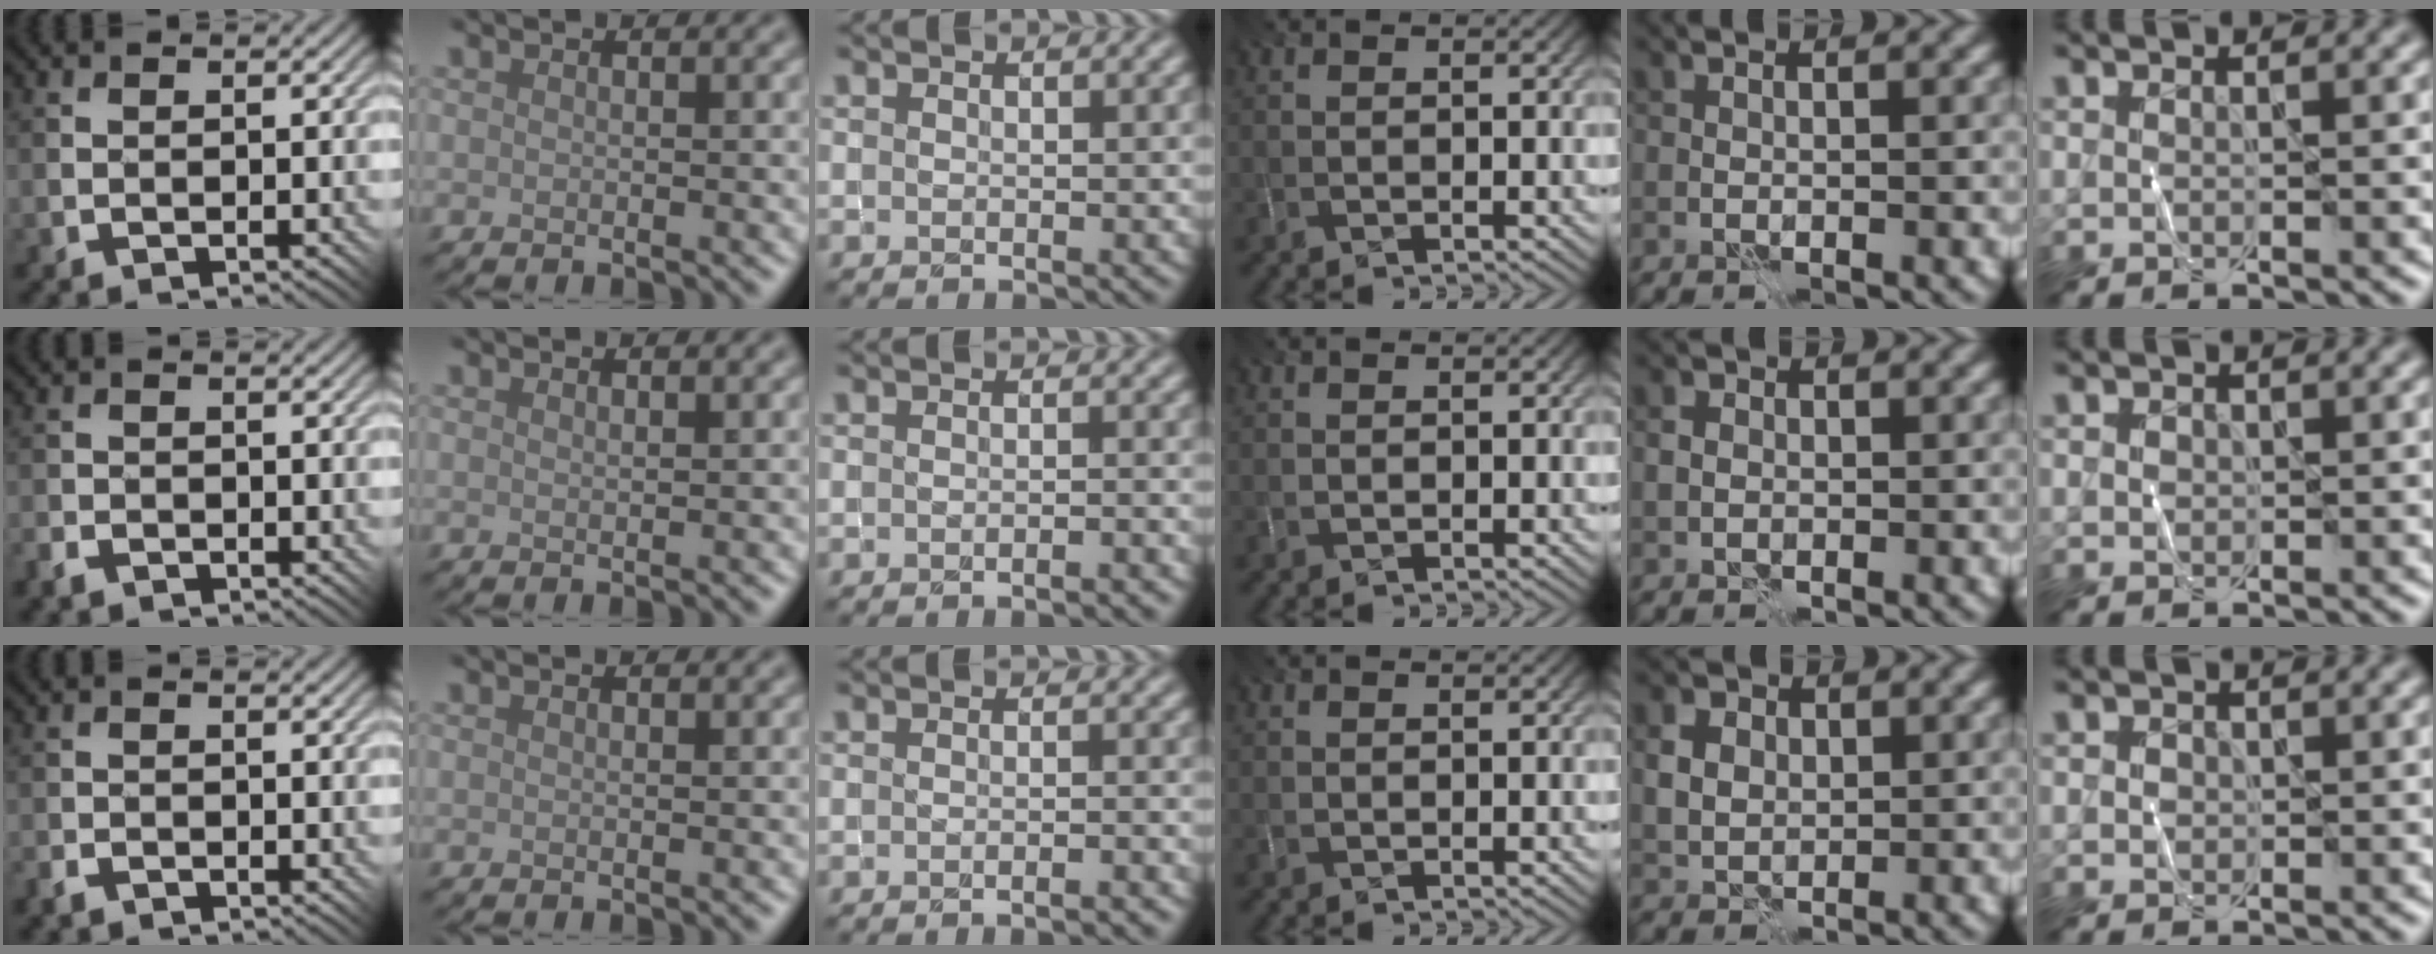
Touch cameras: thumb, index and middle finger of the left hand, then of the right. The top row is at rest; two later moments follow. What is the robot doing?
{"motion": "fold", "object": "shorts"}